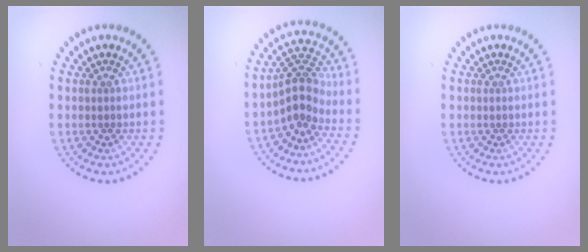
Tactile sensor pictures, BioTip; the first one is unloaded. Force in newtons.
{"total": 3.5, "press": 2.9, "slide": 2.0}
{"total": 0.0}